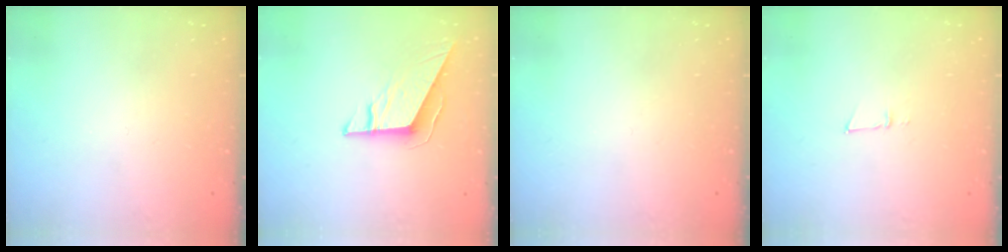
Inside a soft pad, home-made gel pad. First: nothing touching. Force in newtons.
{"total": 9.2, "press": 9.2, "slide": 0.4}
{"total": 0.0}
{"total": 3.8, "press": 3.7, "slide": 1.0}